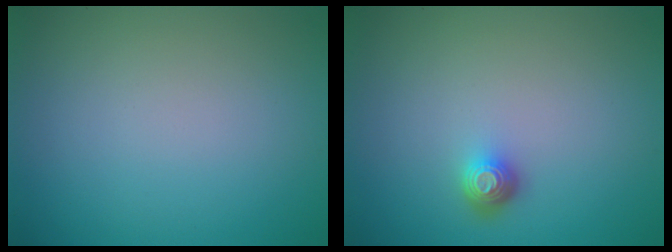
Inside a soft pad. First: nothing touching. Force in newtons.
{"total": 1.6, "press": 1.3, "slide": 1.0}